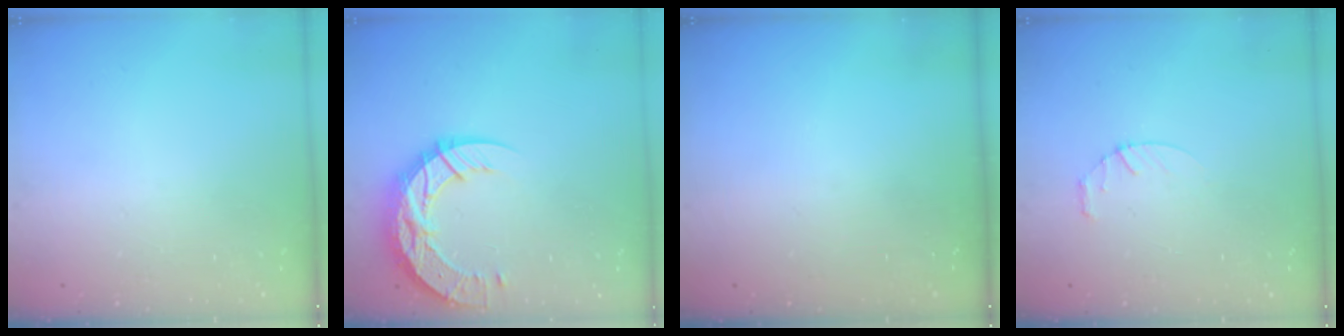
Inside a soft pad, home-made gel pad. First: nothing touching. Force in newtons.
{"total": 14.5, "press": 14.5, "slide": 1.3}
{"total": 0.0}
{"total": 2.8, "press": 2.8, "slide": 0.4}